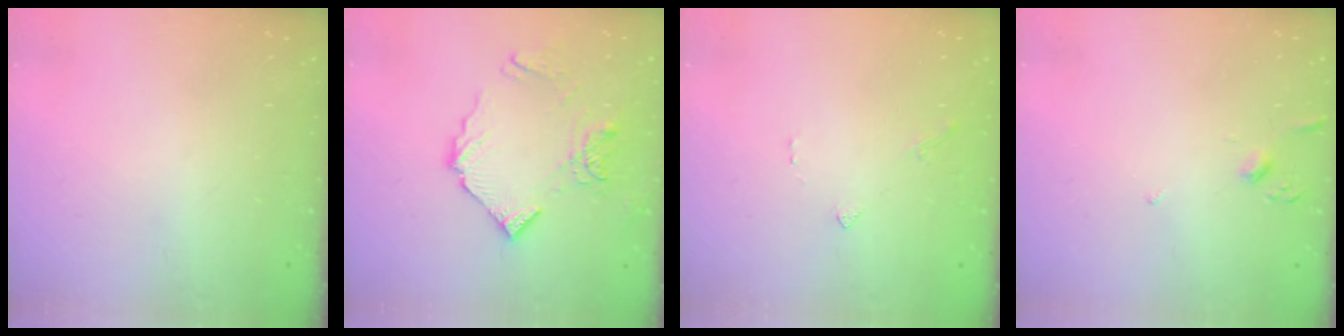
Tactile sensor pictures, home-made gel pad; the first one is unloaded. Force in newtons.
{"total": 11.6, "press": 11.5, "slide": 1.3}
{"total": 1.6, "press": 1.5, "slide": 0.5}
{"total": 2.9, "press": 2.8, "slide": 0.7}